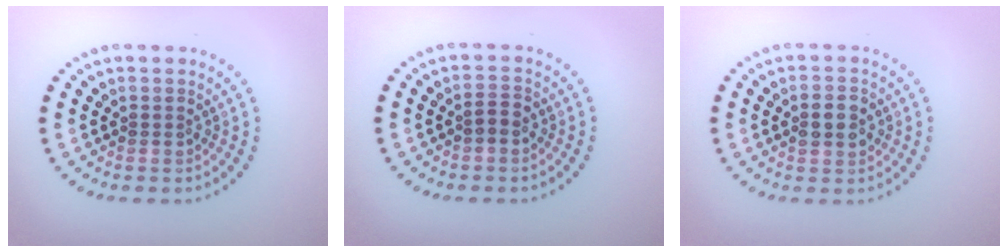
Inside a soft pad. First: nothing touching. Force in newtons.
{"total": 1.4, "press": 1.3, "slide": 0.5}
{"total": 2.9, "press": 2.9, "slide": 0.2}